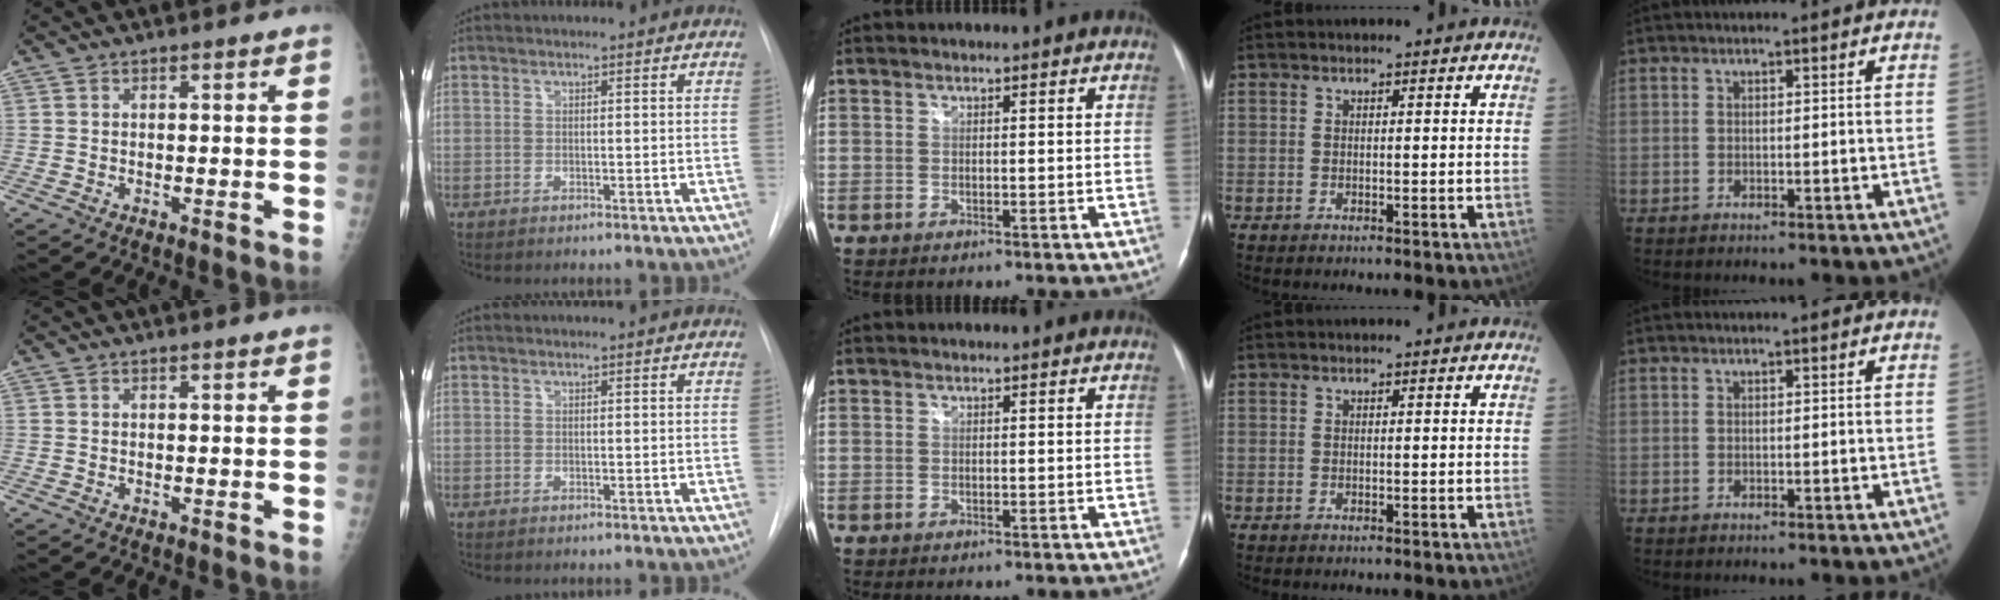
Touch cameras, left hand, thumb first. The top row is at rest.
{}